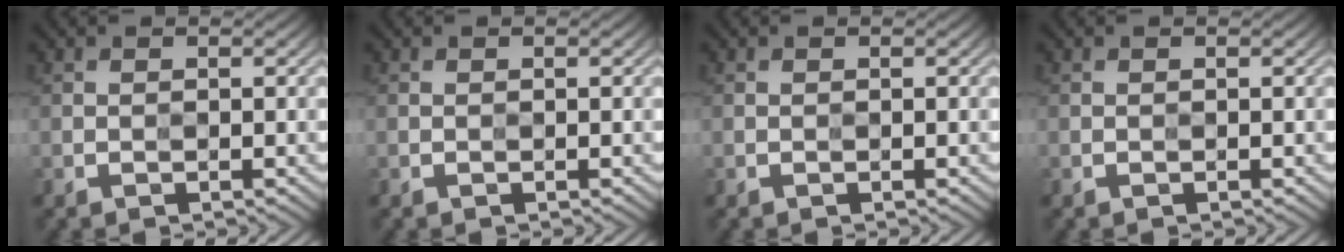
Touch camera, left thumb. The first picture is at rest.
{"total": 0.0}
{"total": 0.0}
{"total": 0.0}